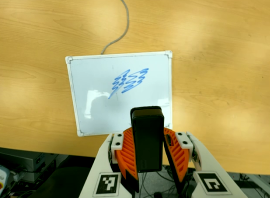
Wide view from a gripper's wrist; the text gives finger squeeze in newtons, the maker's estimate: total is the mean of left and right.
{"total": 6.3, "left": 6.1, "right": 6.5}